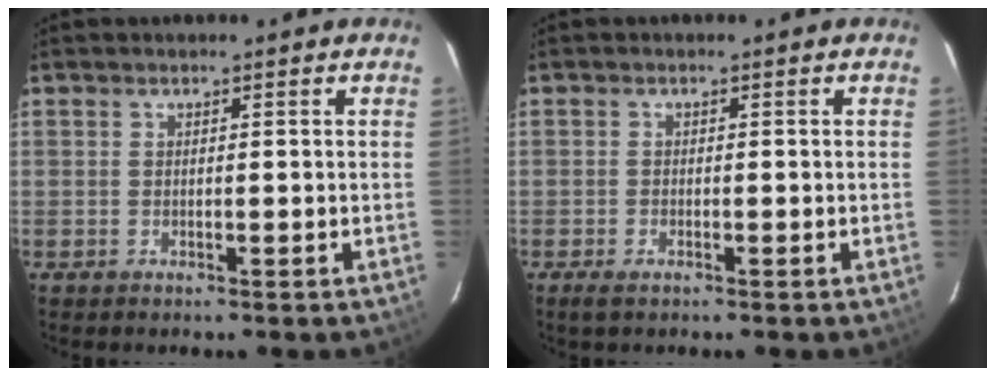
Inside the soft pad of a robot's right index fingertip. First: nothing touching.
{"total": 1.8, "force": [-1.2, 0.7, 1.1], "torque": [-0.026, -0.004, -0.023]}